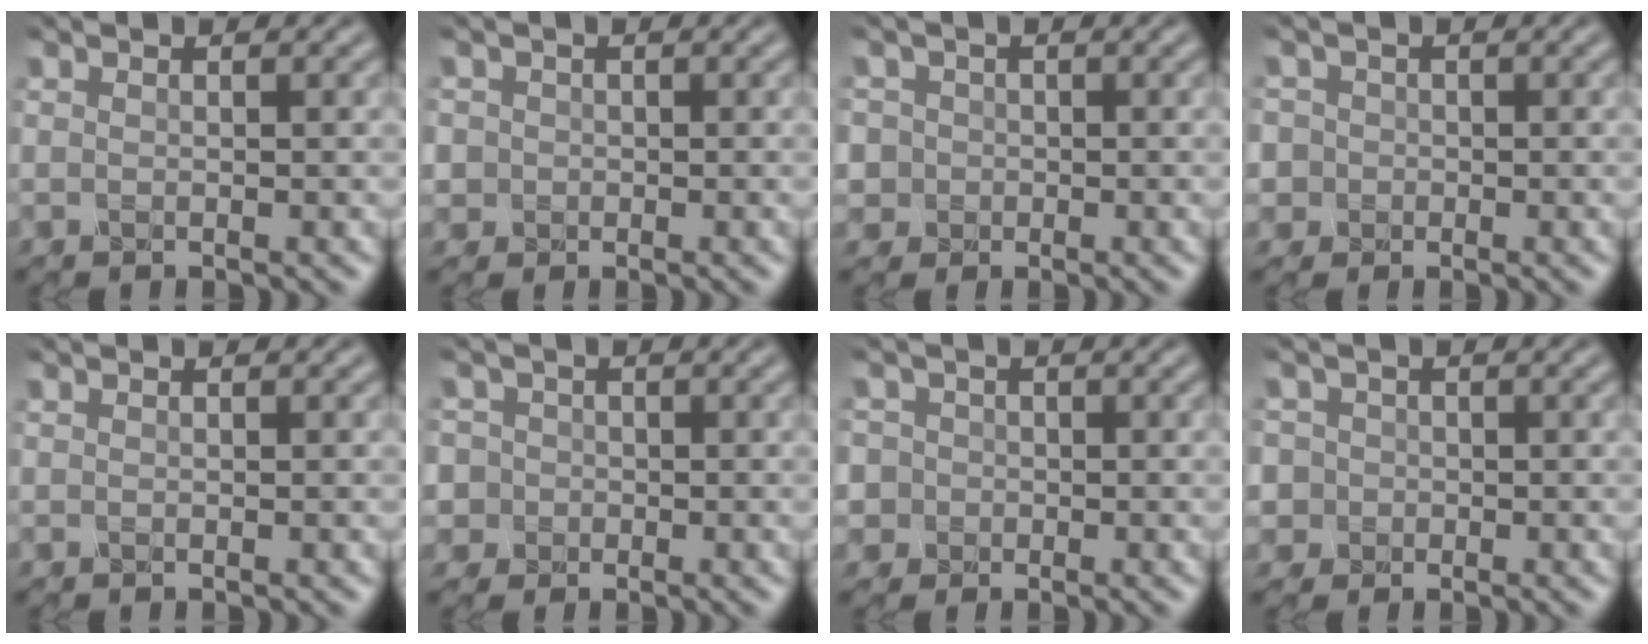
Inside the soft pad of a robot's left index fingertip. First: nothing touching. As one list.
[{"total": 1.9, "force": [0.2, 1.8, 0.4], "torque": [0.003, 0.005, -0.002]}, {"total": 4.1, "force": [0.3, 3.9, 1.1], "torque": [-0.015, 0.026, -0.014]}, {"total": 3.9, "force": [0.1, 3.7, 1.1], "torque": [-0.009, 0.024, -0.023]}, {"total": 0.0}, {"total": 5.1, "force": [-0.1, 4.9, 1.4], "torque": [-0.030, 0.027, -0.030]}, {"total": 4.4, "force": [0.0, 4.3, 1.2], "torque": [-0.019, 0.025, -0.027]}, {"total": 4.6, "force": [0.1, 4.4, 1.3], "torque": [-0.024, 0.026, -0.022]}]